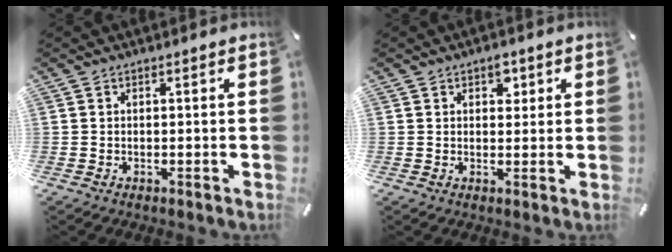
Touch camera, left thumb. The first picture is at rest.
{"total": 3.0, "force": [1.4, 2.1, 1.6], "torque": [-0.002, -0.007, 0.017]}